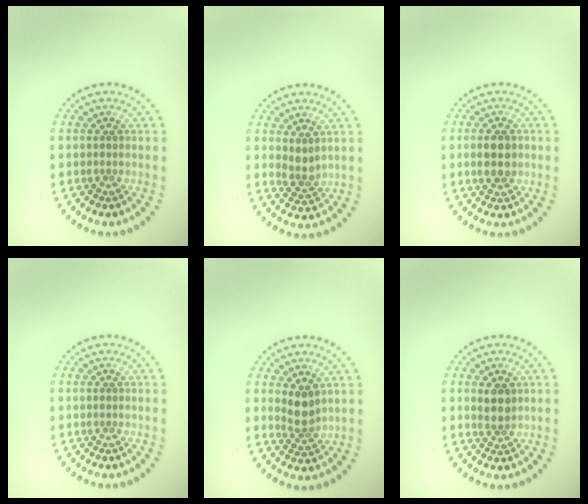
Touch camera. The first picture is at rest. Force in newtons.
{"total": 1.8, "press": 1.5, "slide": 1.0}
{"total": 3.0, "press": 3.0, "slide": 0.1}
{"total": 0.0}
{"total": 2.4, "press": 1.9, "slide": 1.4}
{"total": 1.9, "press": 1.8, "slide": 0.8}